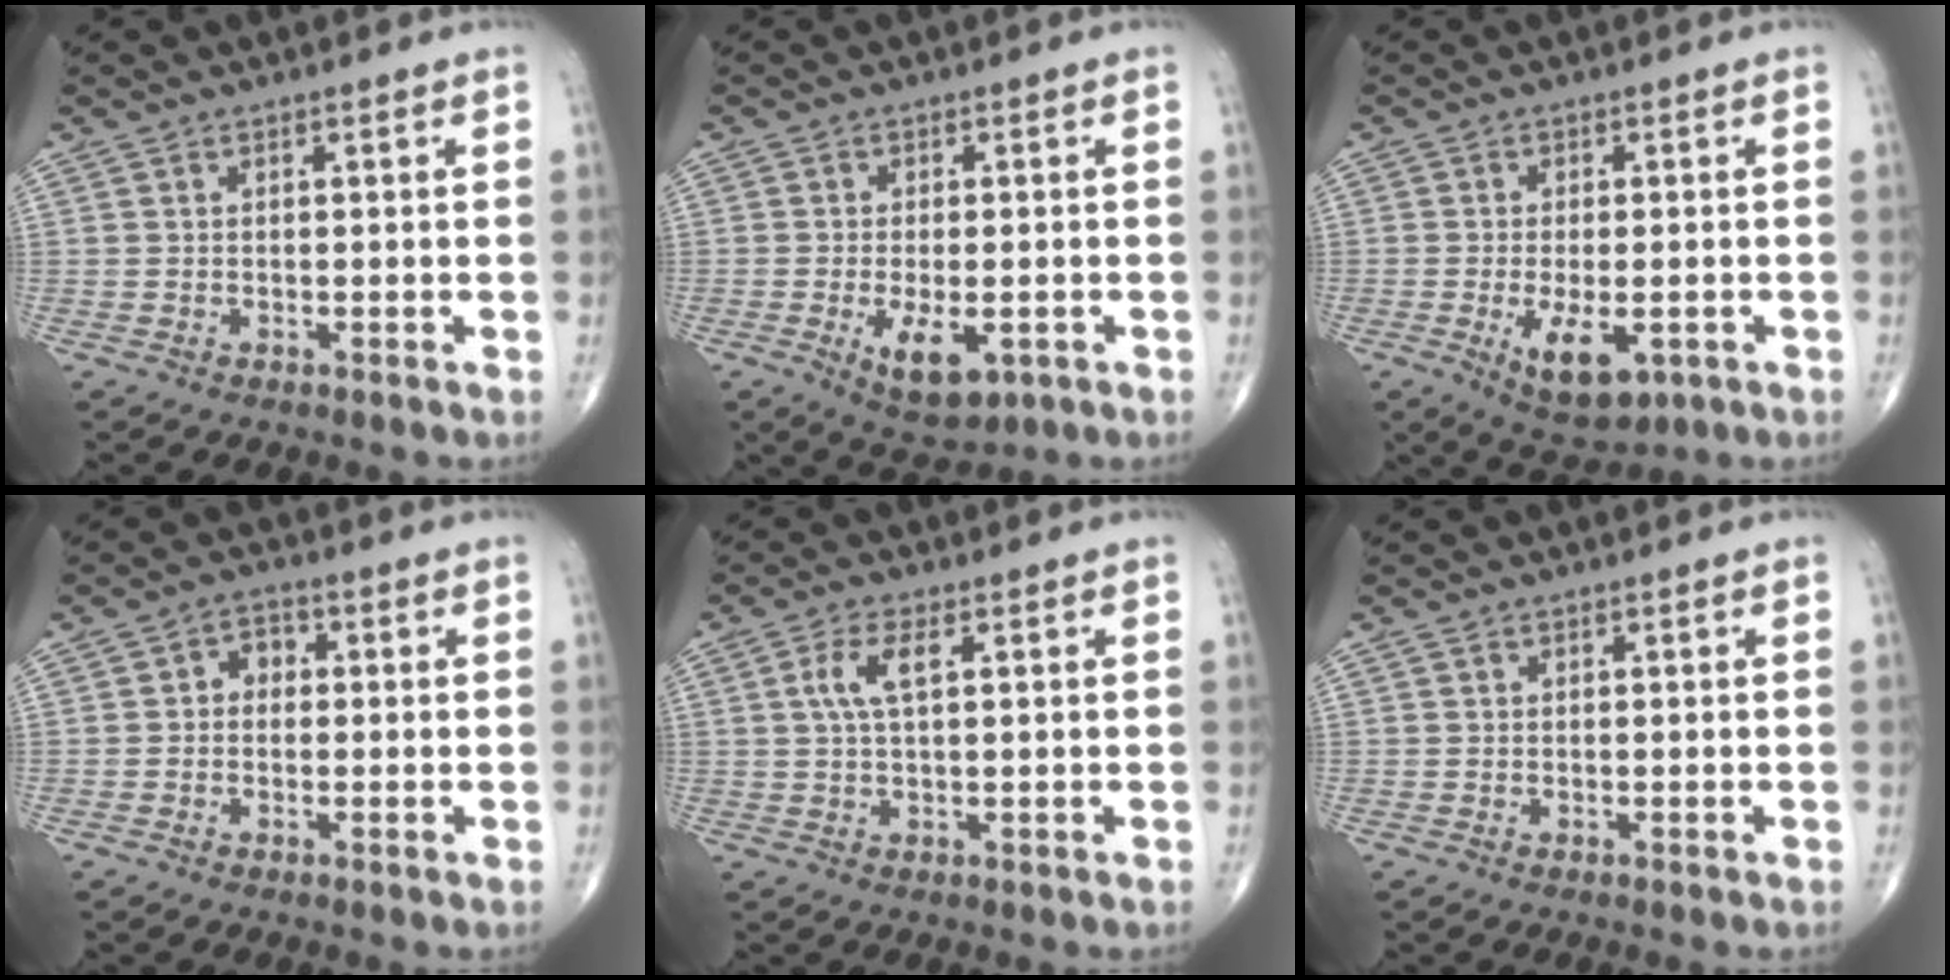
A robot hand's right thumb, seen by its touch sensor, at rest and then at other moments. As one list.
[{"total": 7.7, "force": [-2.4, 3.7, 6.3], "torque": [-0.100, -0.008, -0.028]}, {"total": 8.6, "force": [-2.7, 4.1, 7.0], "torque": [-0.108, -0.008, -0.031]}, {"total": 3.3, "force": [0.0, 2.7, 2.0], "torque": [-0.011, 0.015, -0.009]}, {"total": 5.0, "force": [1.4, 1.9, 4.4], "torque": [-0.099, 0.008, 0.028]}, {"total": 0.0}]